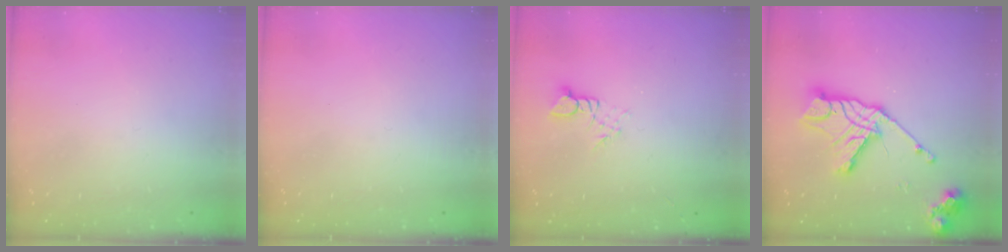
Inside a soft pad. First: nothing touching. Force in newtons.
{"total": 0.0}
{"total": 3.0, "press": 3.0, "slide": 0.2}
{"total": 17.8, "press": 17.7, "slide": 1.5}